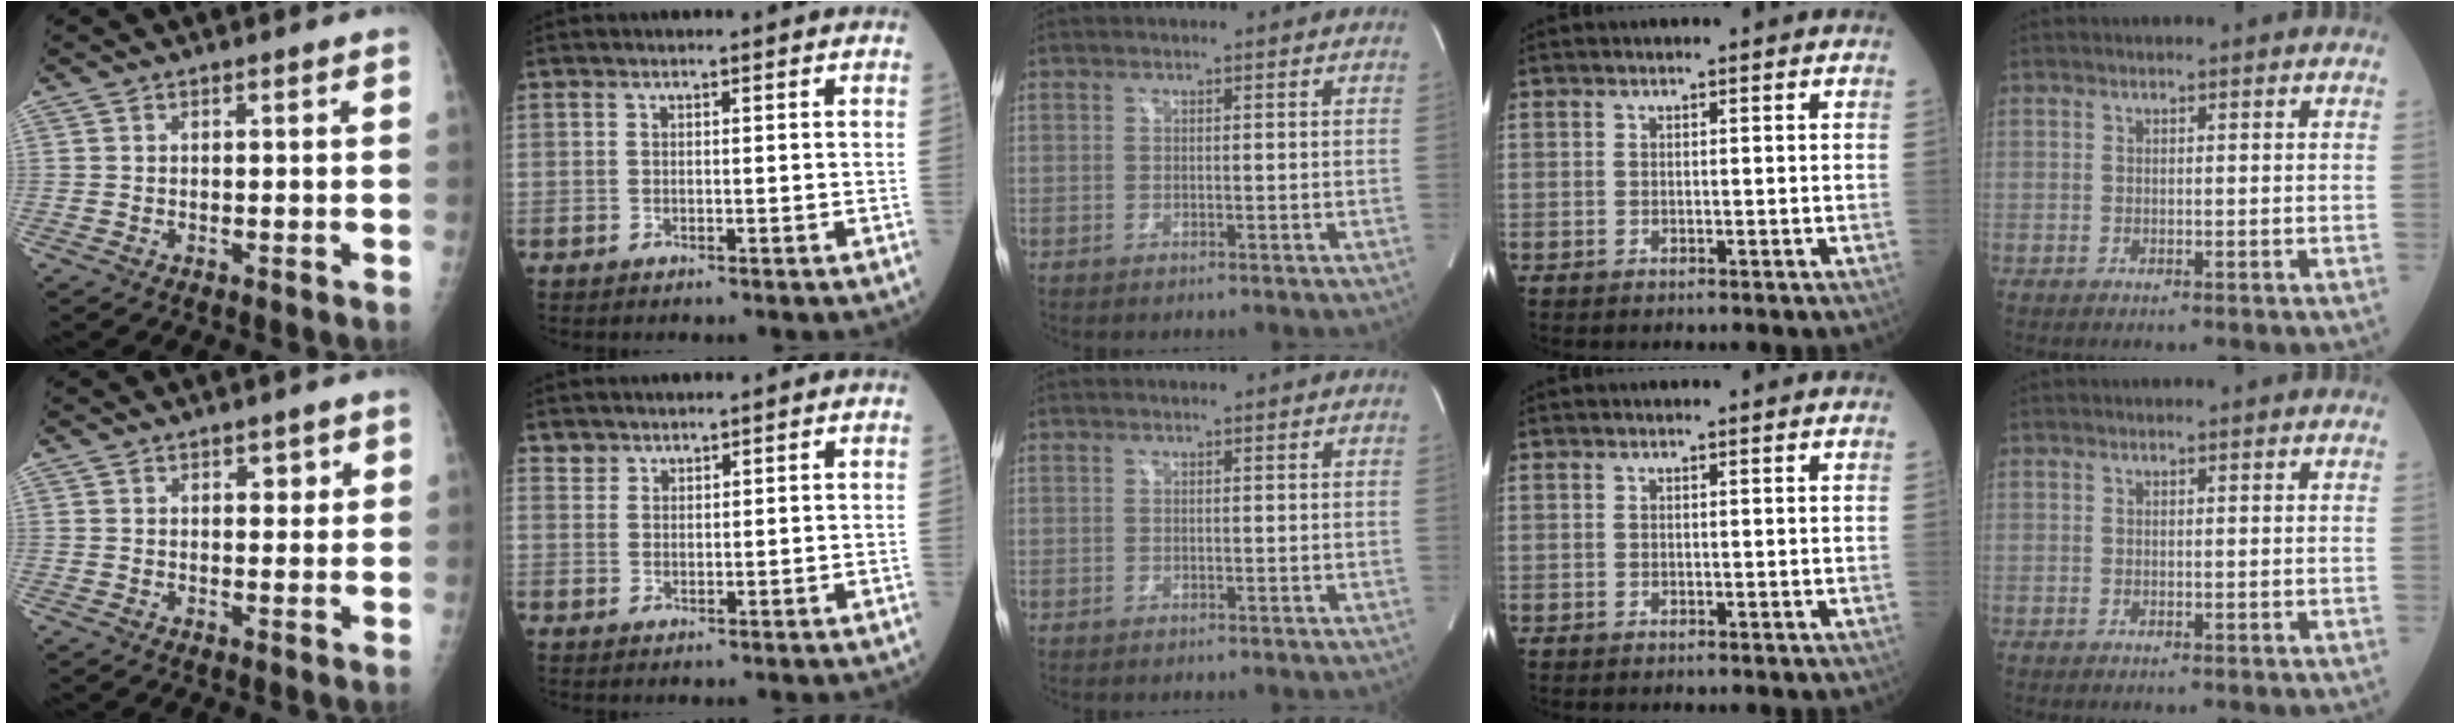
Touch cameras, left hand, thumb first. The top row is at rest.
{"thumb": {"total": 2.3, "force": [1.2, 1.3, 1.4], "torque": [0.004, -0.003, 0.016]}, "index": {"total": 1.5, "force": [1.4, 0.5, -0.2], "torque": [0.002, 0.007, 0.029]}}